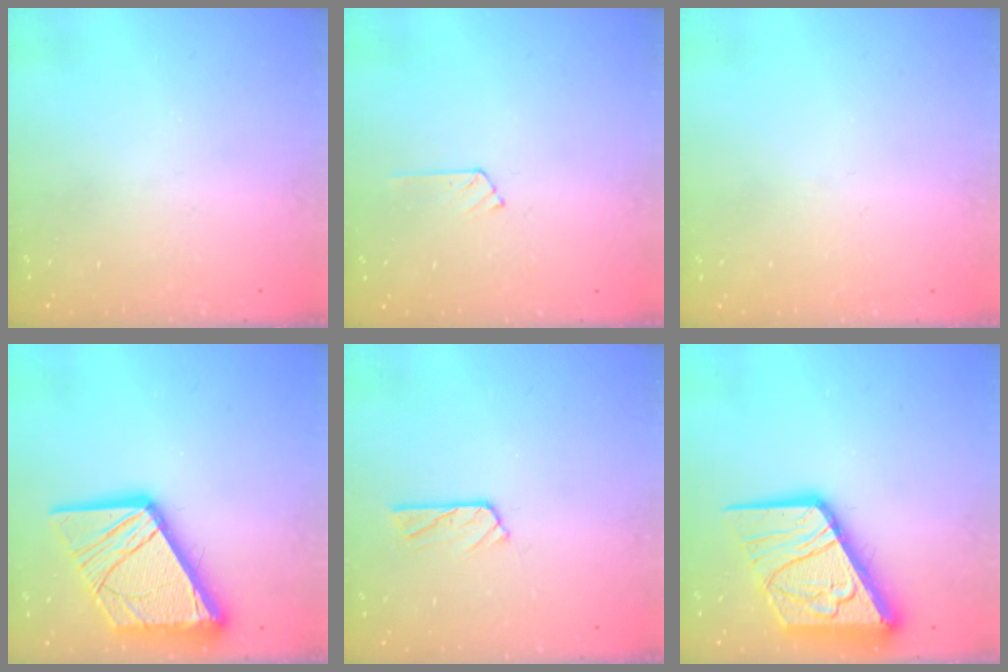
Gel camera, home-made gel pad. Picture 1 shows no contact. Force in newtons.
{"total": 5.1, "press": 5.1, "slide": 0.4}
{"total": 2.7, "press": 2.6, "slide": 0.5}
{"total": 20.3, "press": 20.2, "slide": 2.4}
{"total": 4.6, "press": 4.6, "slide": 0.2}
{"total": 17.9, "press": 17.8, "slide": 1.8}